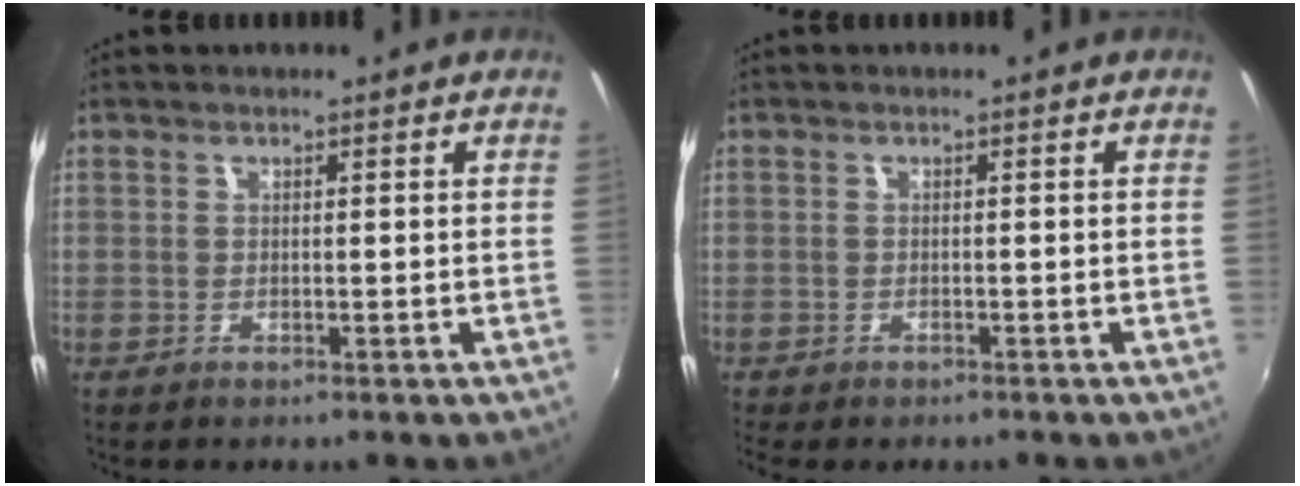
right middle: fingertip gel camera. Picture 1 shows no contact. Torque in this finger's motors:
{"motor_torque": [1.06, -1.08, 0.16, 0.08]}